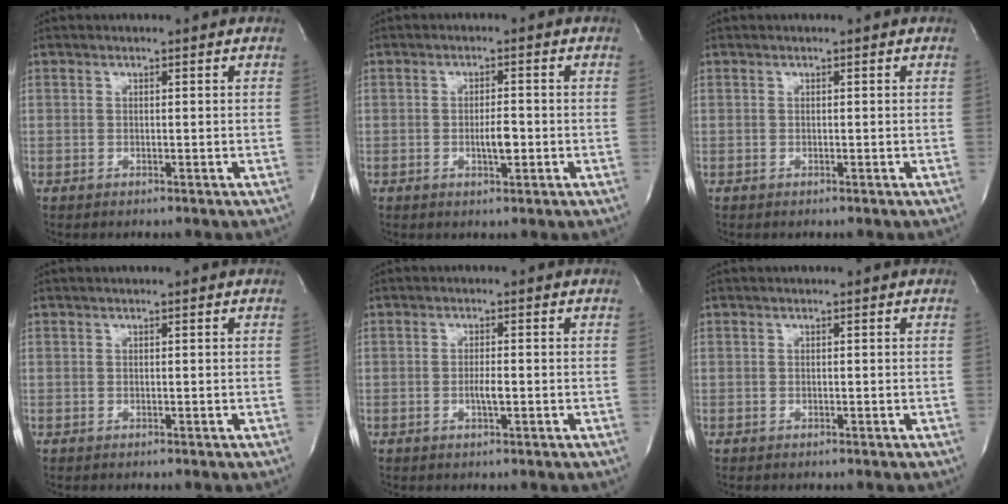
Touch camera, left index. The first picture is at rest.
{"total": 3.0, "force": [-0.8, 0.8, 2.8], "torque": [-0.050, -0.001, -0.011]}
{"total": 0.0}
{"total": 0.0}
{"total": 1.9, "force": [-0.6, 0.3, 1.8], "torque": [-0.037, -0.002, -0.011]}
{"total": 0.0}